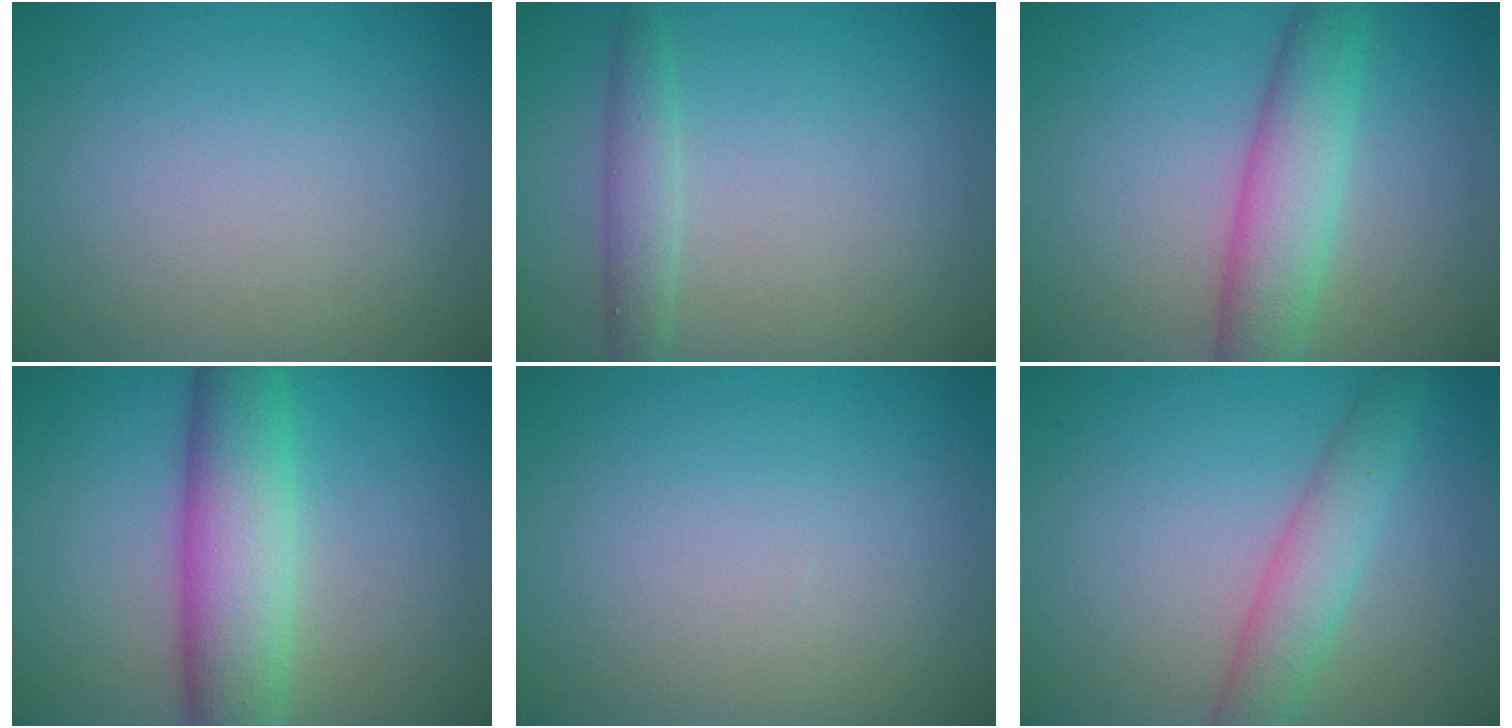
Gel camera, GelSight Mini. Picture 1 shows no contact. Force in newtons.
{"total": 2.1, "press": 2.1, "slide": 0.1}
{"total": 5.4, "press": 5.4, "slide": 0.1}
{"total": 7.9, "press": 7.9, "slide": 0.2}
{"total": 0.0}
{"total": 3.7, "press": 3.7, "slide": 0.1}